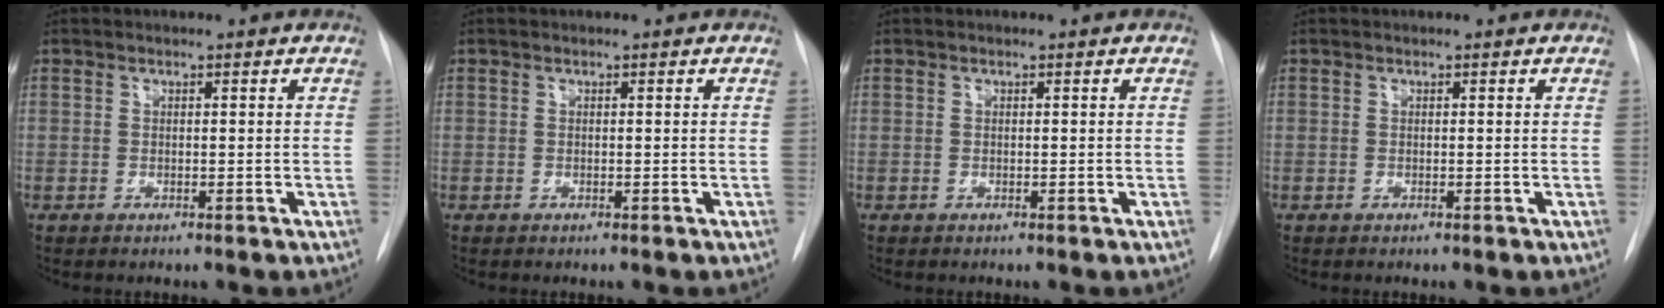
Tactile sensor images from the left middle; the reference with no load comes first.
{"total": 0.0}
{"total": 0.0}
{"total": 0.0}